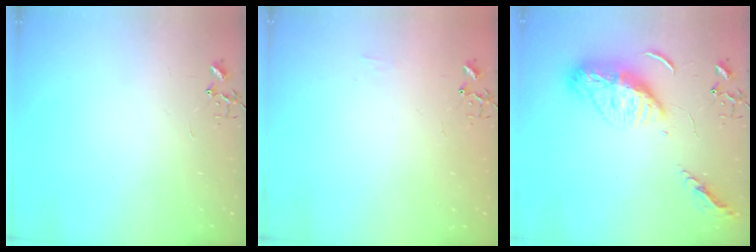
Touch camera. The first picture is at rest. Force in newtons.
{"total": 5.1, "press": 5.1, "slide": 0.7}
{"total": 13.5, "press": 13.5, "slide": 1.2}